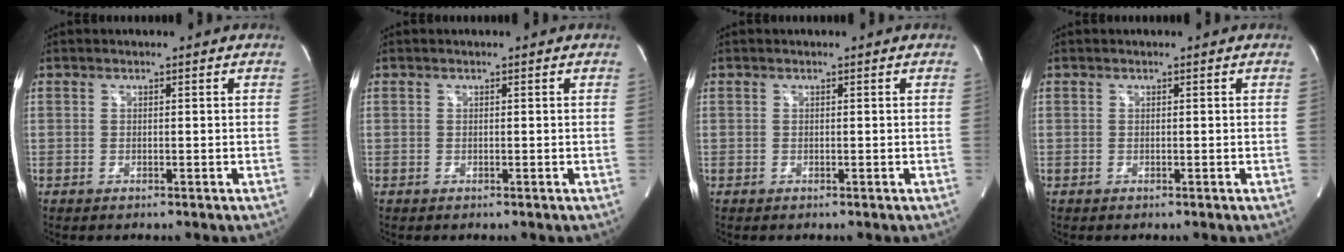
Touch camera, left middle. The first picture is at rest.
{"total": 0.0}
{"total": 0.0}
{"total": 0.0}